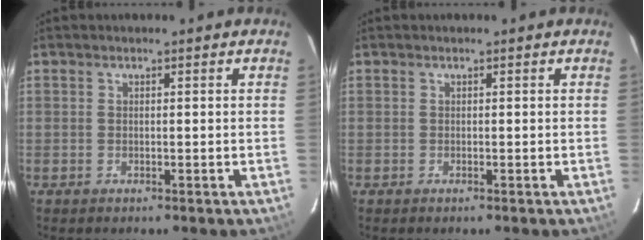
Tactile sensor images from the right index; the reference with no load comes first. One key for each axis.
{"total": 0.0}